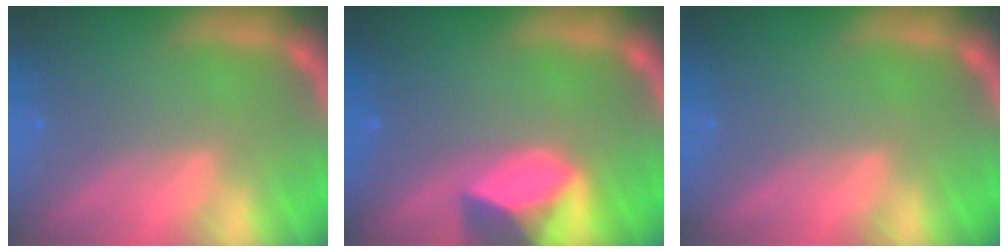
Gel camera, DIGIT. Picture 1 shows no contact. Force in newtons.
{"total": 5.9}
{"total": 0.0}